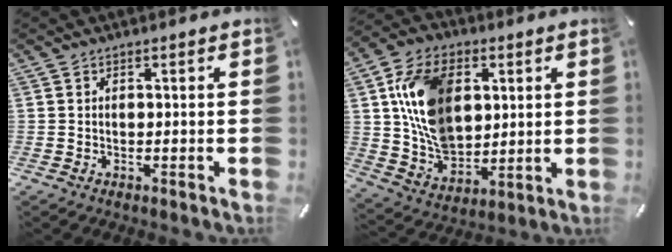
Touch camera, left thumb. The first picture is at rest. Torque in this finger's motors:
{"motor_torque": [2.31, 2.61, 1.46, -1.31, 0.71]}